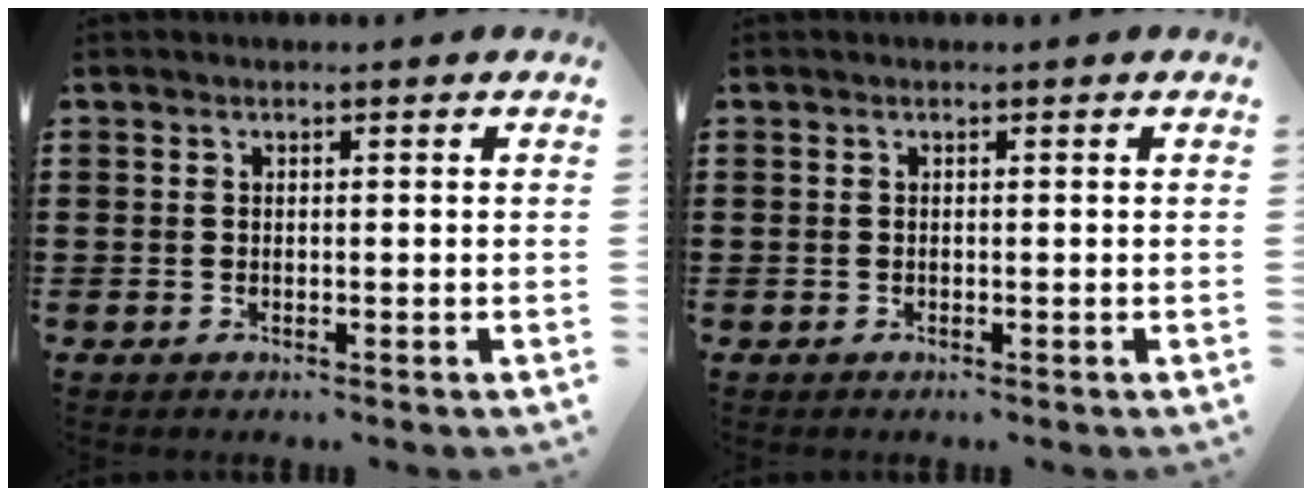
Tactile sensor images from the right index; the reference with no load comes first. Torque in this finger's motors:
{"motor_torque": [-0.07, 0.06, 0.00, 0.01]}